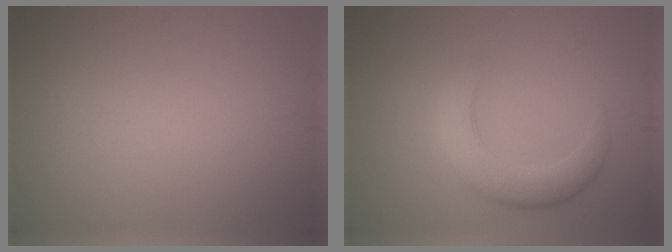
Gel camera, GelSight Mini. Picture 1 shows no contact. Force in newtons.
{"total": 4.3, "press": 4.3, "slide": 0.2}